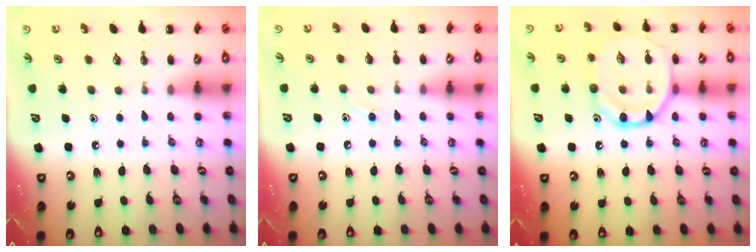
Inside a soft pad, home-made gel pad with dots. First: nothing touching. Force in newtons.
{"total": 5.1, "press": 4.7, "slide": 1.8}
{"total": 15.2, "press": 15.2, "slide": 0.8}